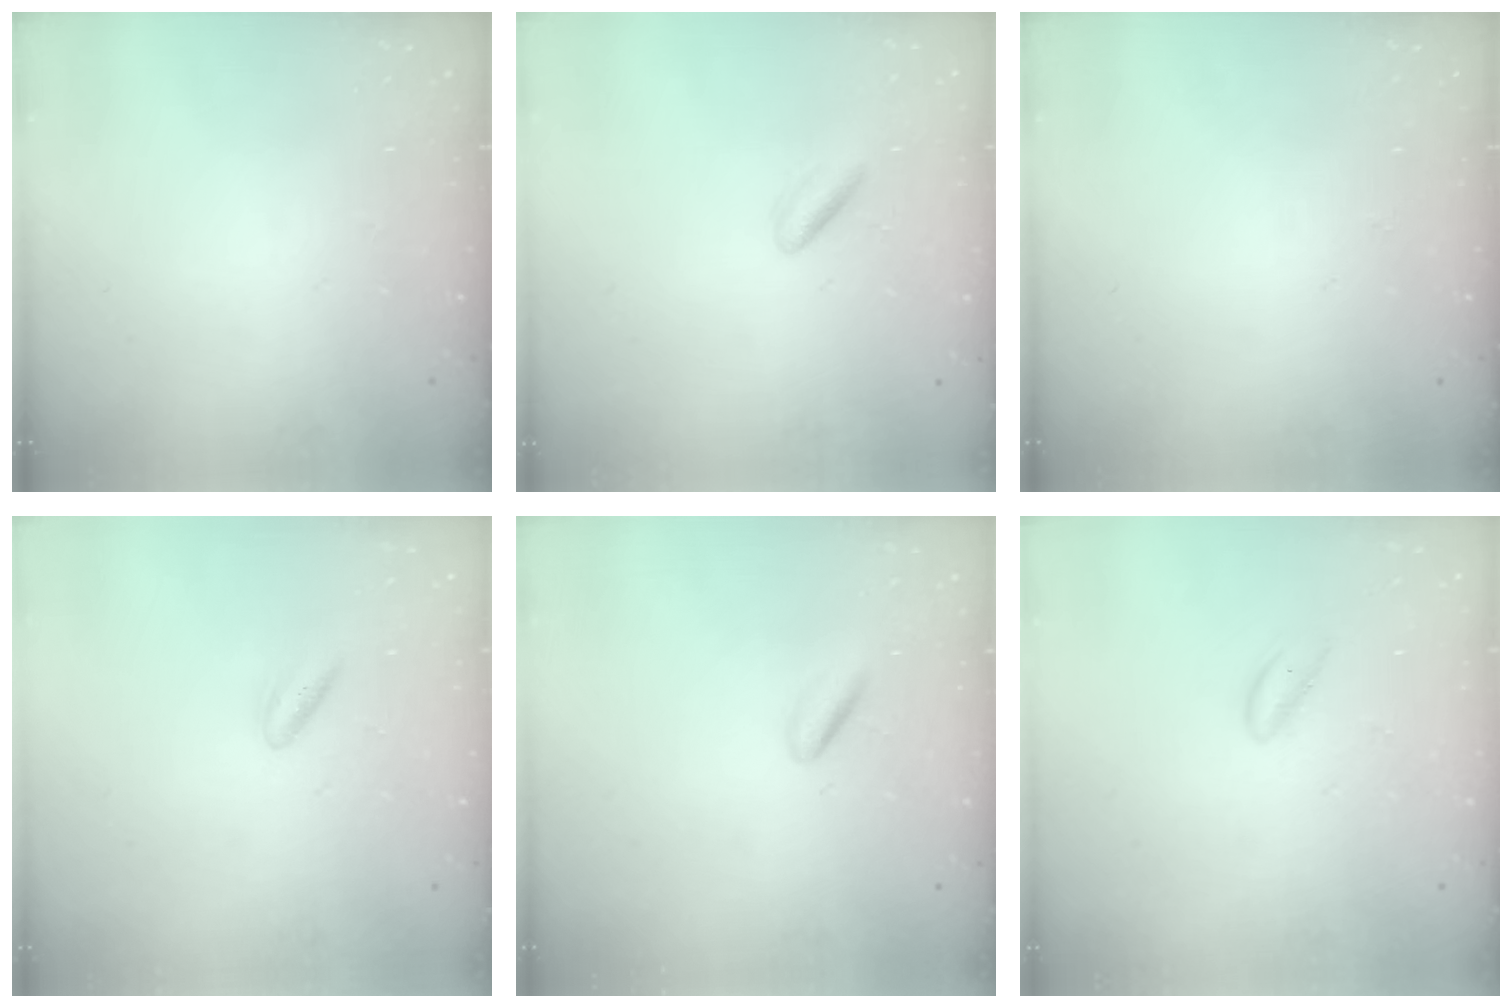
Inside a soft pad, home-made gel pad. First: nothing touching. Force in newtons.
{"total": 2.9, "press": 2.7, "slide": 1.1}
{"total": 0.0}
{"total": 2.5, "press": 2.1, "slide": 1.3}
{"total": 2.7, "press": 2.6, "slide": 0.7}
{"total": 0.9, "press": 0.8, "slide": 0.4}